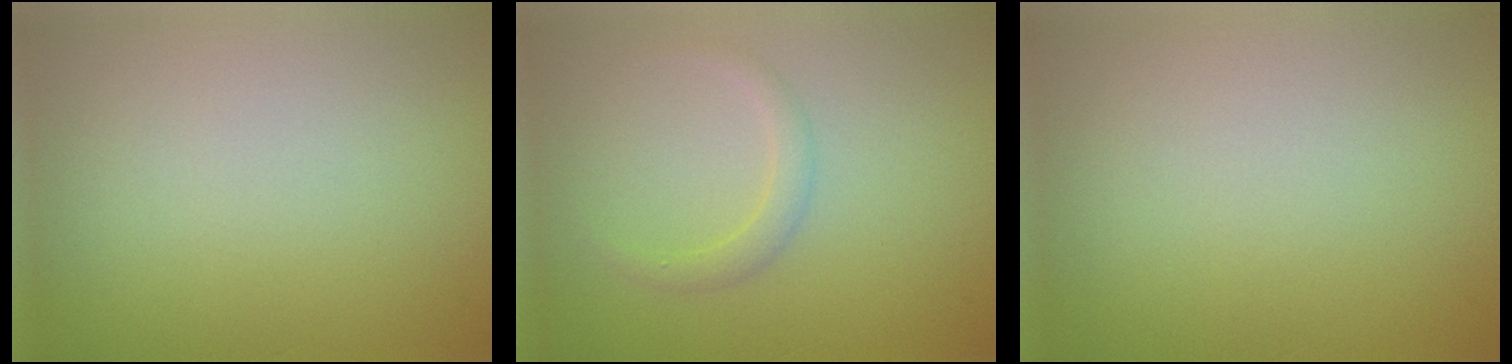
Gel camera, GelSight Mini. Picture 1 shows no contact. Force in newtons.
{"total": 1.4, "press": 1.4, "slide": 0.1}
{"total": 0.0}